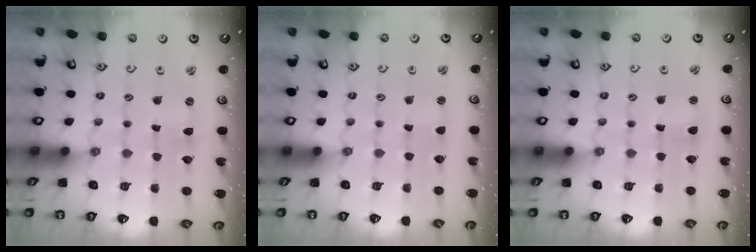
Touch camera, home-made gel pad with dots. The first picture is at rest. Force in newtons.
{"total": 0.0}
{"total": 0.8, "press": 0.8, "slide": 0.2}